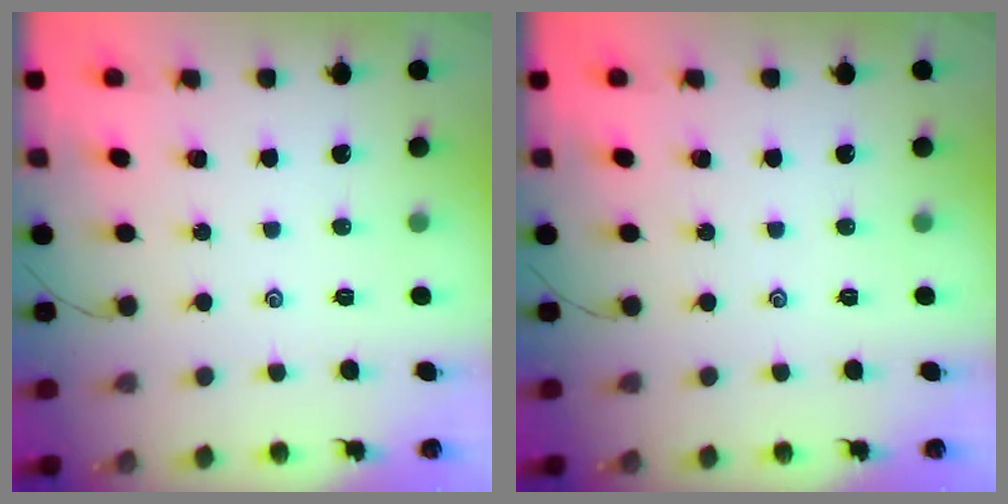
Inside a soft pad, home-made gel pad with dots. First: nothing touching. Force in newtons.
{"total": 0.0}